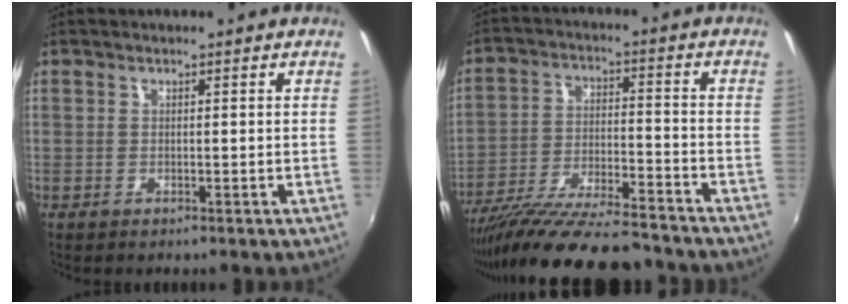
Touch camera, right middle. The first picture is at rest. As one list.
[{"total": 20.7, "force": [-17.9, 3.3, 9.7], "torque": [-0.185, -0.044, -0.282]}]